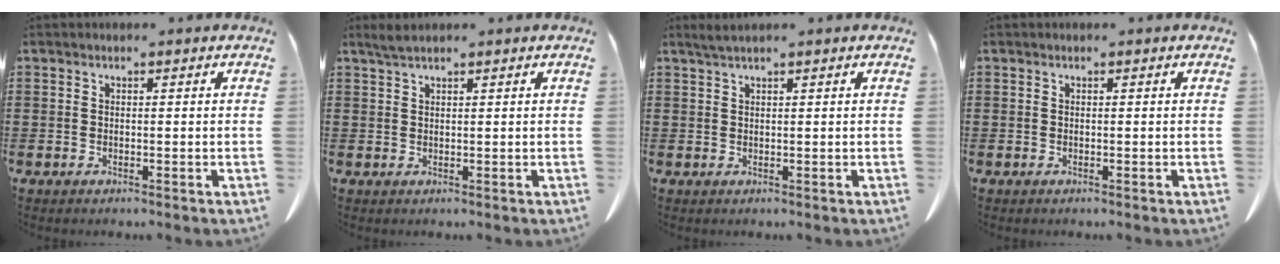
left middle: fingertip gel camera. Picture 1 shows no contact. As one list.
[{"total": 1.6, "force": [1.2, 0.2, 1.1], "torque": [-0.024, 0.000, 0.023]}, {"total": 1.2, "force": [0.9, -0.1, 0.8], "torque": [-0.017, -0.001, 0.018]}, {"total": 0.0}]